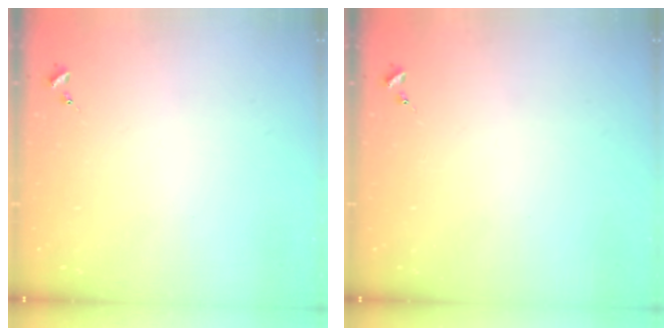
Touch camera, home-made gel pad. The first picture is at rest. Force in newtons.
{"total": 0.0}